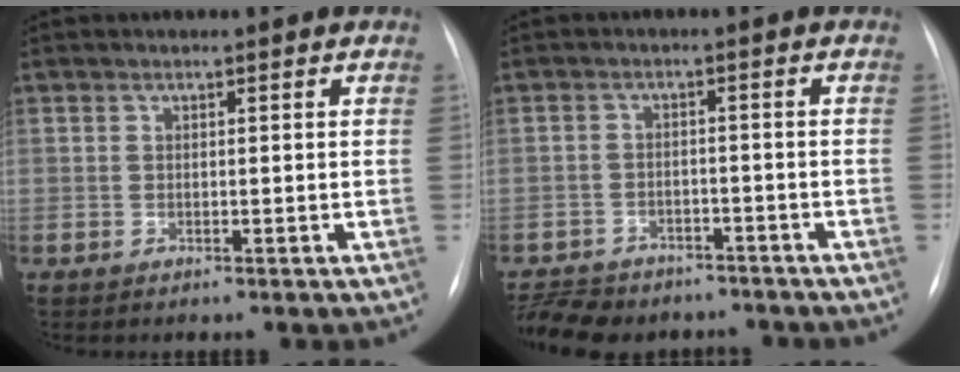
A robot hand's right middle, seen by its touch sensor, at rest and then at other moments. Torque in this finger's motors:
{"motor_torque": [0.30, -0.33, 0.06, 0.03]}